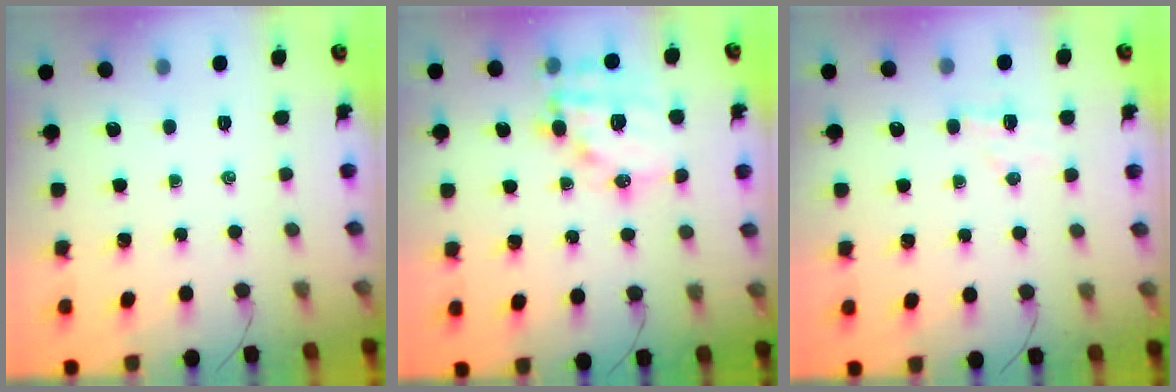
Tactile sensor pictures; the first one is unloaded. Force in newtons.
{"total": 15.0, "press": 14.6, "slide": 3.4}
{"total": 5.2, "press": 5.1, "slide": 1.0}